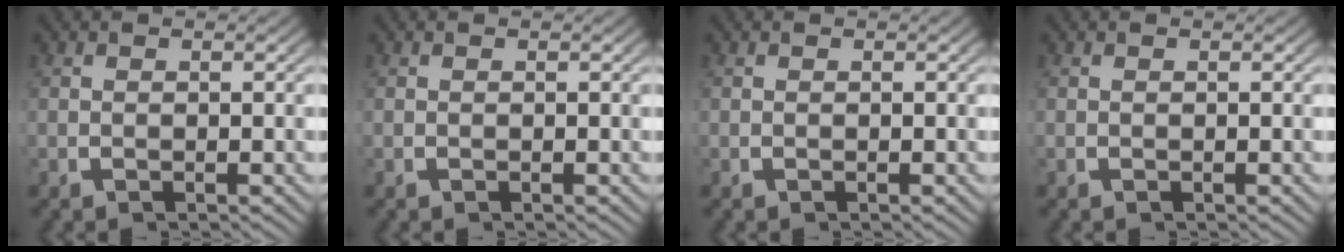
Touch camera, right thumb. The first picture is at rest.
{"total": 0.0}
{"total": 0.0}
{"total": 0.0}